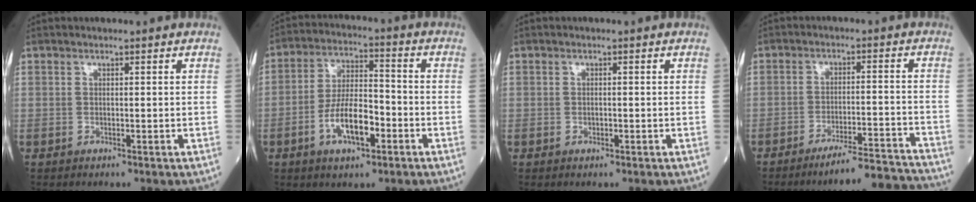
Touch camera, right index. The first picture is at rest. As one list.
[{"total": 9.6, "force": [-3.7, 3.4, 8.1], "torque": [-0.159, 0.008, -0.068]}, {"total": 0.8, "force": [-0.3, 0.5, 0.6], "torque": [-0.013, 0.000, -0.004]}, {"total": 11.9, "force": [-11.4, -0.9, 3.5], "torque": [-0.029, 0.012, -0.167]}]